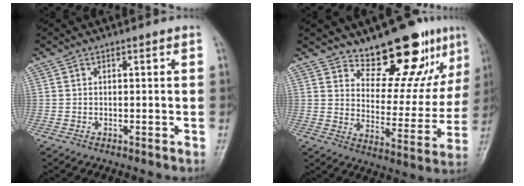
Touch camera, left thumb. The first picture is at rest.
{"total": 16.3, "force": [12.0, 6.5, 9.1], "torque": [-0.064, -0.084, 0.181]}